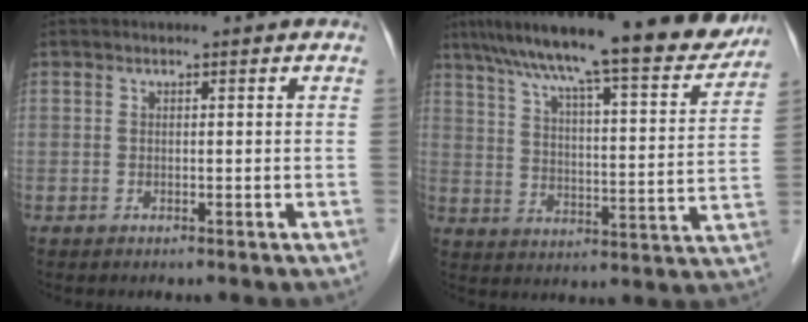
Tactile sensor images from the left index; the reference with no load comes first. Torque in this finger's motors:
{"motor_torque": [0.24, -0.43, 0.92, 0.21]}